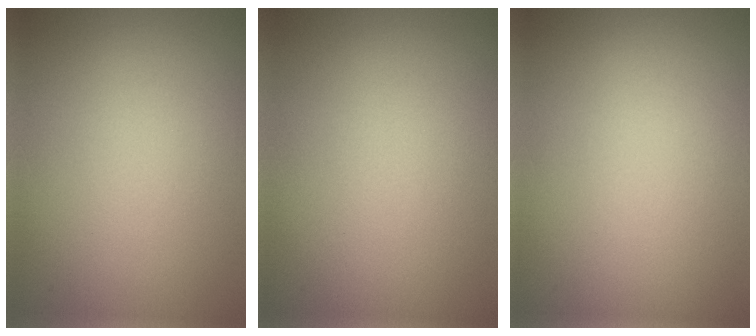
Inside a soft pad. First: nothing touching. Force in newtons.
{"total": 0.0}
{"total": 0.0}